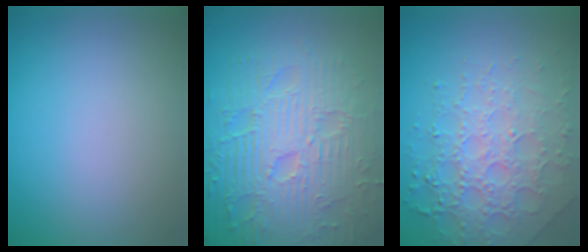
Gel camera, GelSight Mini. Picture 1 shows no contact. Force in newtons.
{"total": 9.6, "press": 6.9, "slide": 6.7}
{"total": 7.1, "press": 5.1, "slide": 4.9}